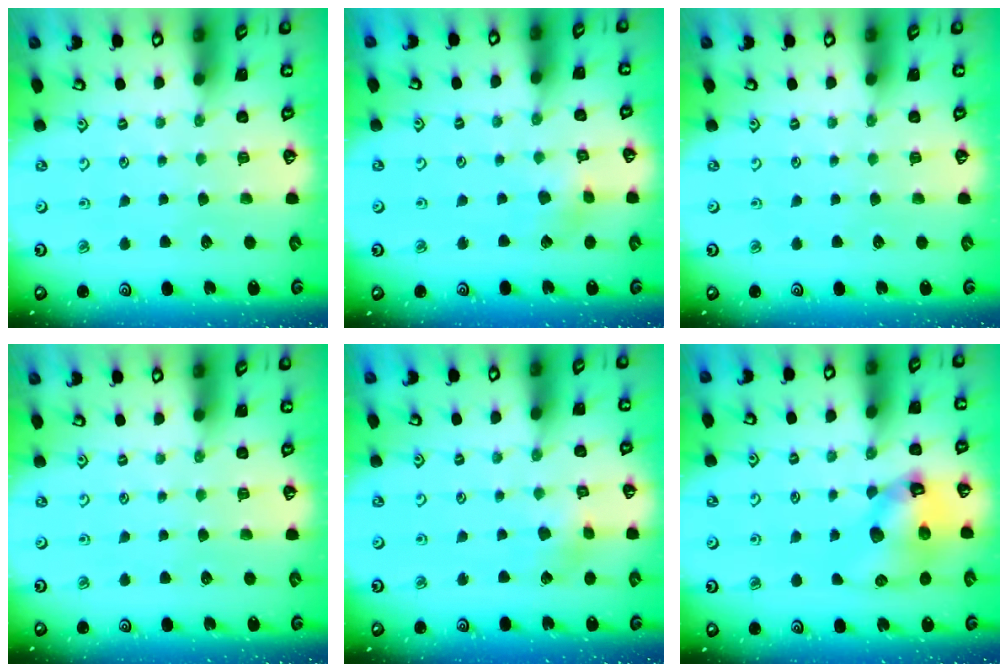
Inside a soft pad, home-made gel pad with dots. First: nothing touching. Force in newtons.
{"total": 3.1, "press": 3.1, "slide": 0.4}
{"total": 0.0}
{"total": 0.0}
{"total": 3.1, "press": 3.1, "slide": 0.4}
{"total": 12.1, "press": 12.0, "slide": 1.0}